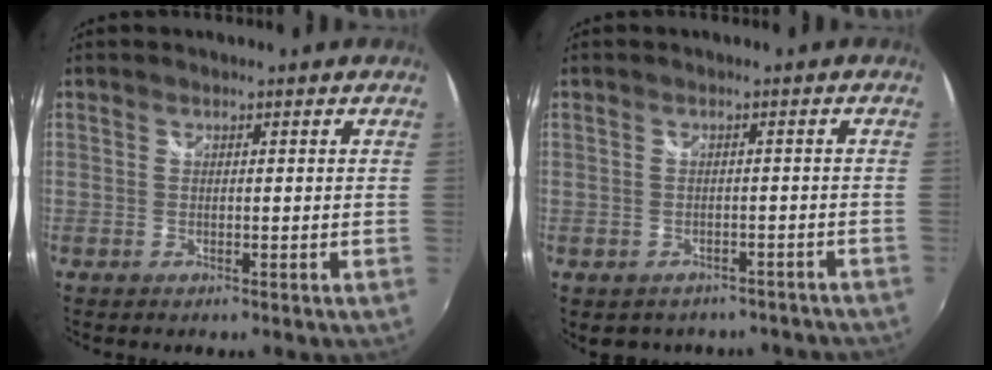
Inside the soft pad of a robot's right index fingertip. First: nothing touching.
{"total": 8.4, "force": [-6.6, 4.5, 2.4], "torque": [-0.051, -0.003, -0.067]}